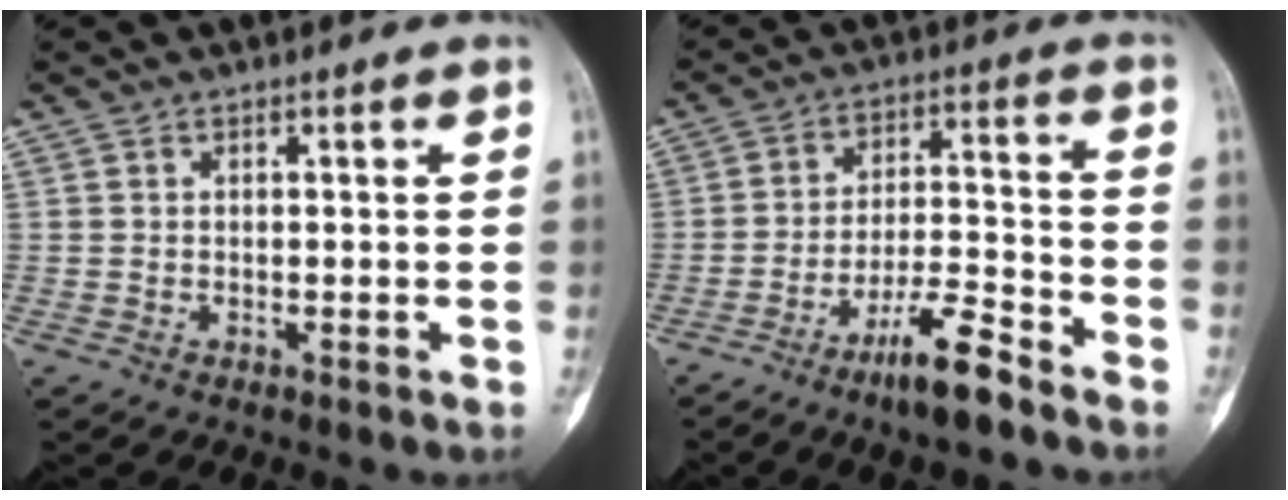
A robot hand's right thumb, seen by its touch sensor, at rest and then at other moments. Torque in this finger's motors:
{"motor_torque": [2.51, 1.53, 1.13, -1.65, 0.25]}